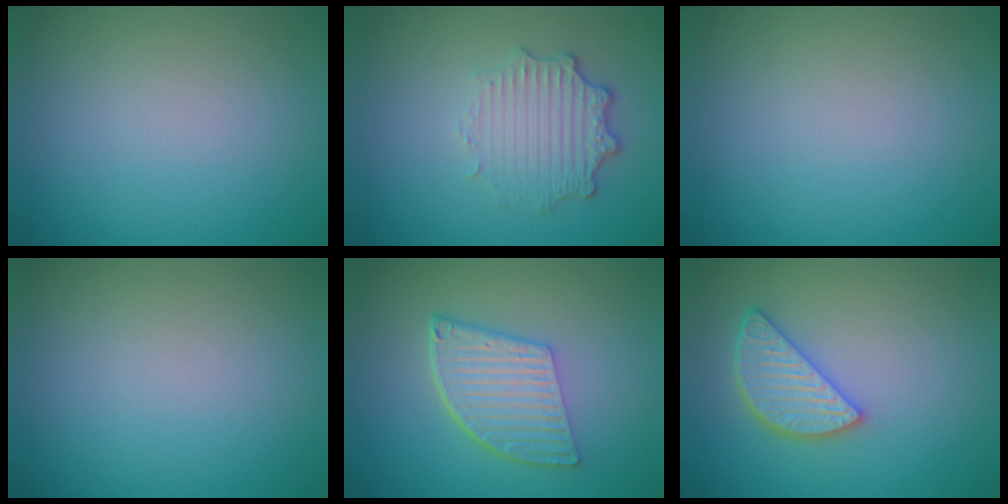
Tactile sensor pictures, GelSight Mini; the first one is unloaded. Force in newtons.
{"total": 3.6, "press": 2.8, "slide": 2.2}
{"total": 0.0}
{"total": 0.0}
{"total": 5.9, "press": 4.2, "slide": 4.2}
{"total": 4.1, "press": 3.5, "slide": 2.1}